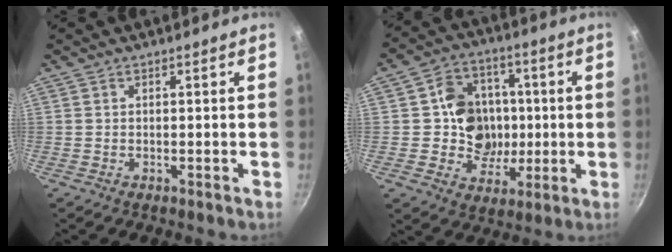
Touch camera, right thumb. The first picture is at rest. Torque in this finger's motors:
{"motor_torque": [0.34, 2.36, 0.64, 0.16, 0.05]}